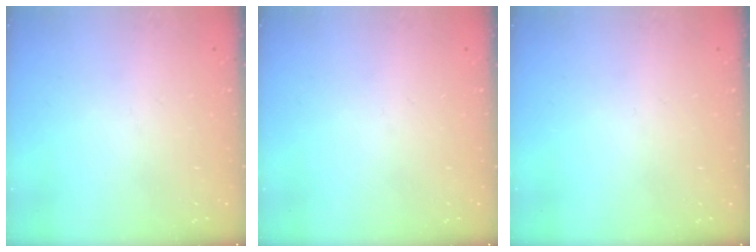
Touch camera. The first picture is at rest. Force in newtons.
{"total": 0.0}
{"total": 0.0}